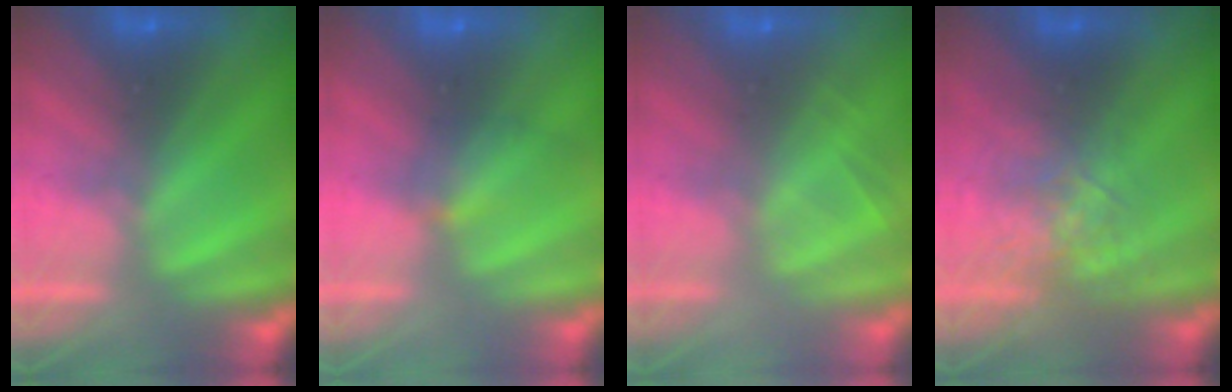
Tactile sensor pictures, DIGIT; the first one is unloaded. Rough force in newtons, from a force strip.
{"total": 2.2}
{"total": 2.0}
{"total": 2.6}